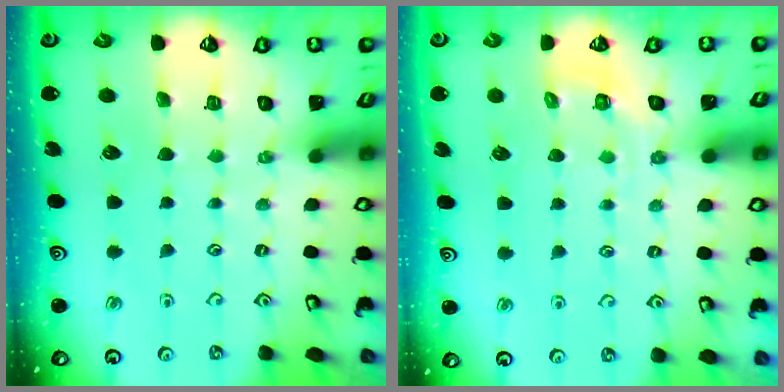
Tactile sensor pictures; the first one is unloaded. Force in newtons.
{"total": 4.0, "press": 3.6, "slide": 1.7}